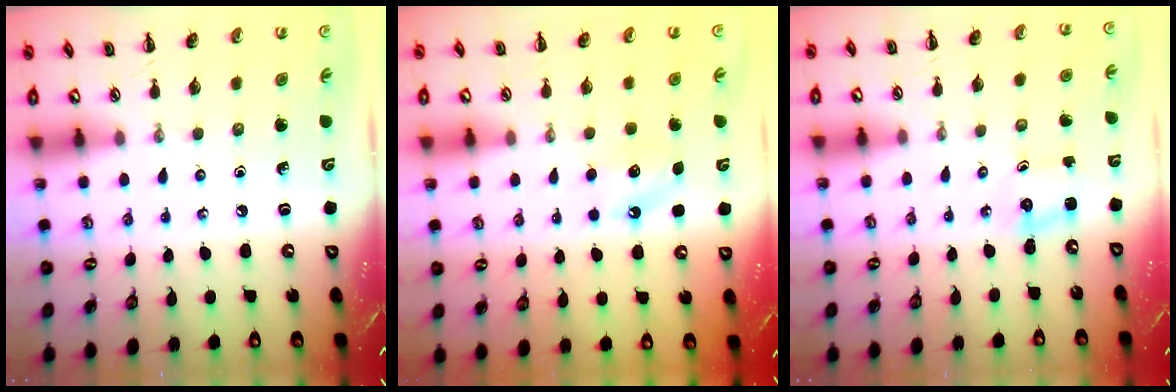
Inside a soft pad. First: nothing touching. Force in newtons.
{"total": 6.8, "press": 6.6, "slide": 1.6}
{"total": 1.3, "press": 1.2, "slide": 0.3}